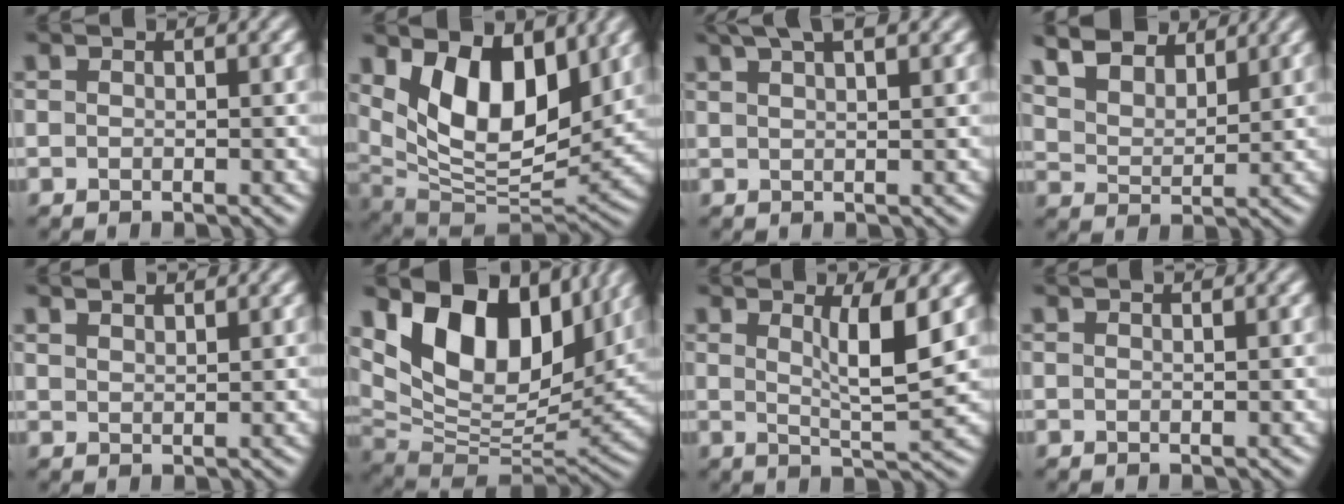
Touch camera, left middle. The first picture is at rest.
{"total": 10.0, "force": [4.1, 5.1, 7.5], "torque": [-0.131, -0.009, 0.072]}
{"total": 5.5, "force": [3.9, 1.9, 3.5], "torque": [-0.024, 0.026, 0.030]}
{"total": 8.7, "force": [7.0, 3.8, 3.5], "torque": [-0.100, 0.022, 0.115]}
{"total": 1.9, "force": [1.9, 0.3, 0.2], "torque": [0.001, 0.003, 0.024]}
{"total": 13.2, "force": [6.2, 7.4, 9.0], "torque": [-0.161, 0.006, 0.112]}
{"total": 4.5, "force": [1.6, 0.7, 4.2], "torque": [-0.067, -0.007, 0.032]}
{"total": 1.1, "force": [0.8, 0.4, 0.6], "torque": [-0.002, 0.000, 0.000]}